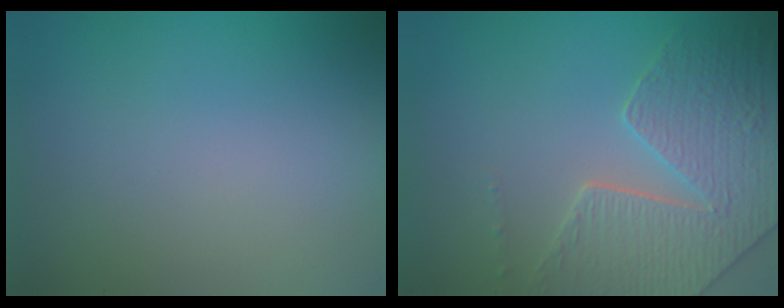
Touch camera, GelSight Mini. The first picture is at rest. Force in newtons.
{"total": 5.3, "press": 5.0, "slide": 1.8}